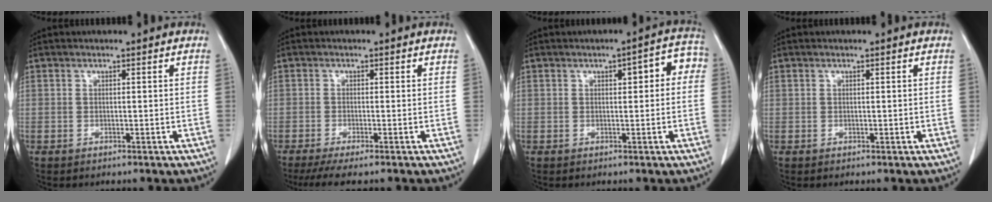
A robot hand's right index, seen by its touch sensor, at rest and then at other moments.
{"total": 5.0, "force": [-4.0, 0.1, 3.0], "torque": [-0.042, -0.011, -0.065]}
{"total": 5.2, "force": [1.1, 2.0, 4.7], "torque": [-0.047, 0.031, 0.007]}
{"total": 0.0}